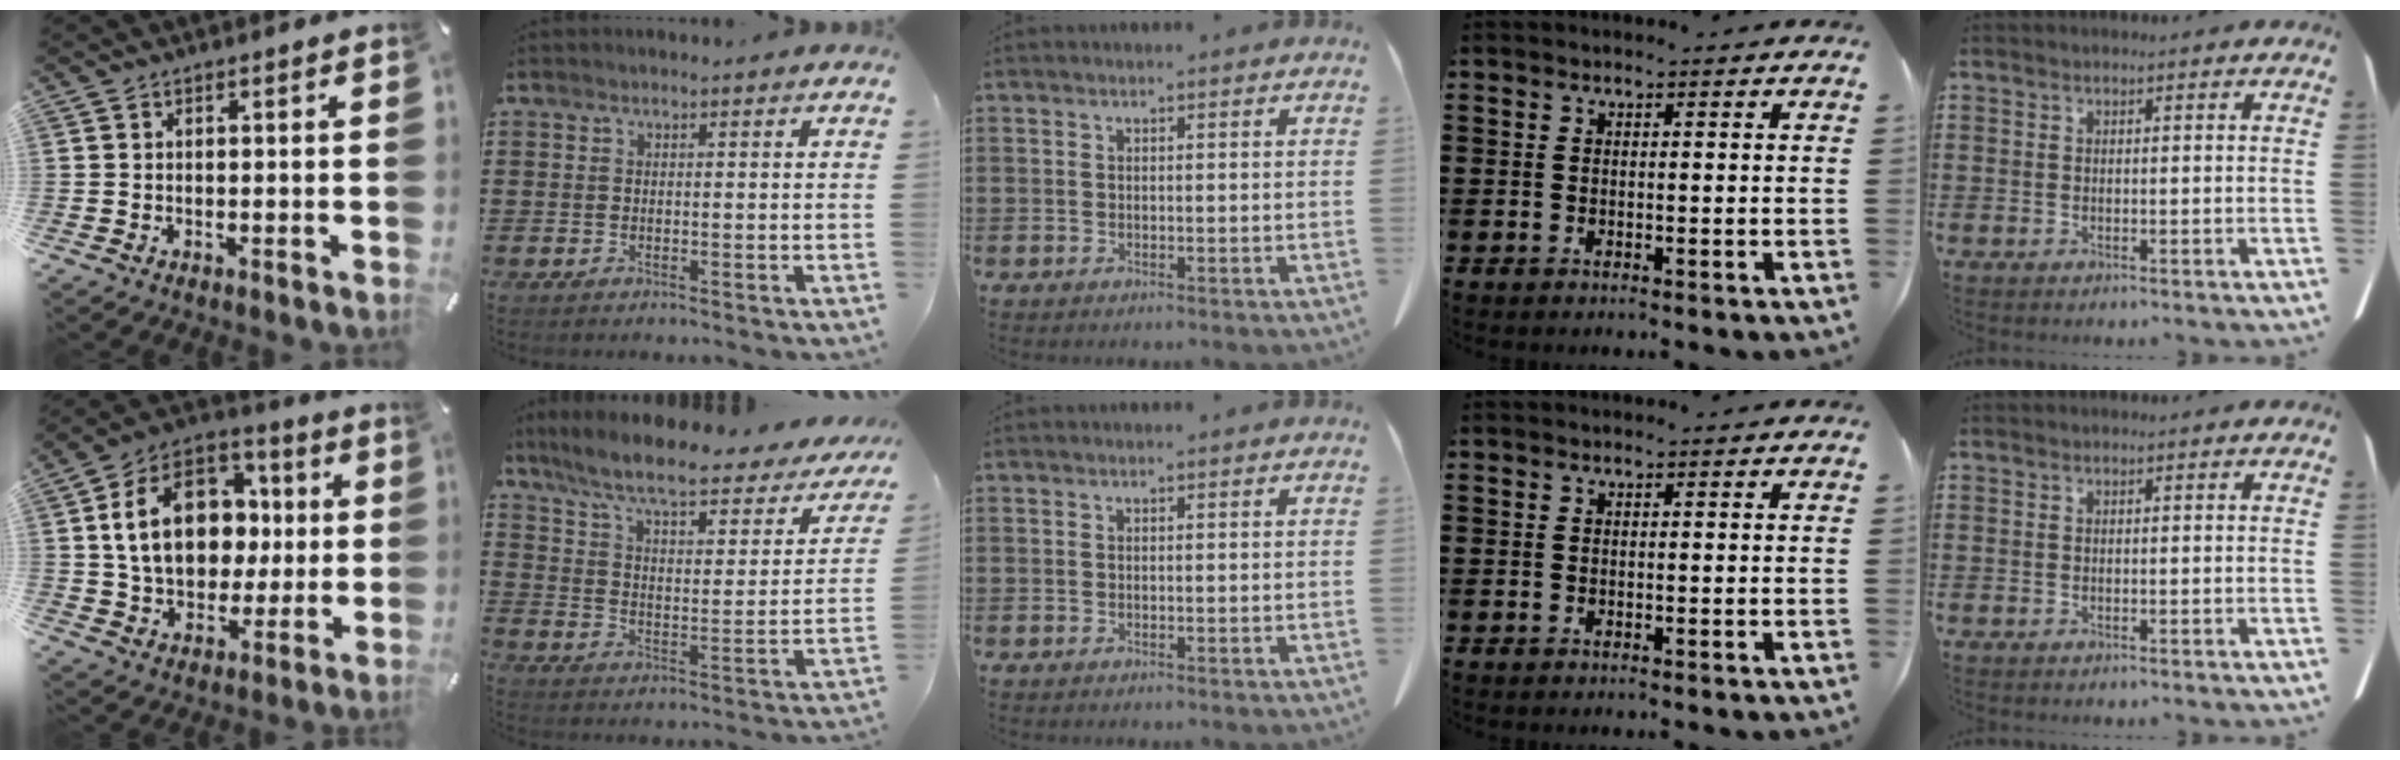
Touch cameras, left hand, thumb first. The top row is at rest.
{"thumb": {"total": 19.0, "force": [1.9, 14.5, 12.2], "torque": [-0.229, 0.013, 0.037]}, "index": {"total": 7.6, "force": [6.2, 0.9, 4.2], "torque": [-0.106, -0.039, 0.103]}}